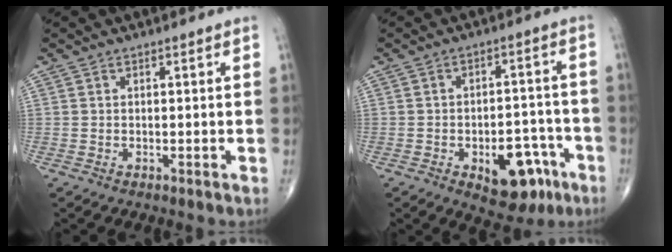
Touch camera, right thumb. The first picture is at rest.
{"total": 11.6, "force": [-5.4, 6.3, 8.1], "torque": [-0.073, 0.039, -0.065]}